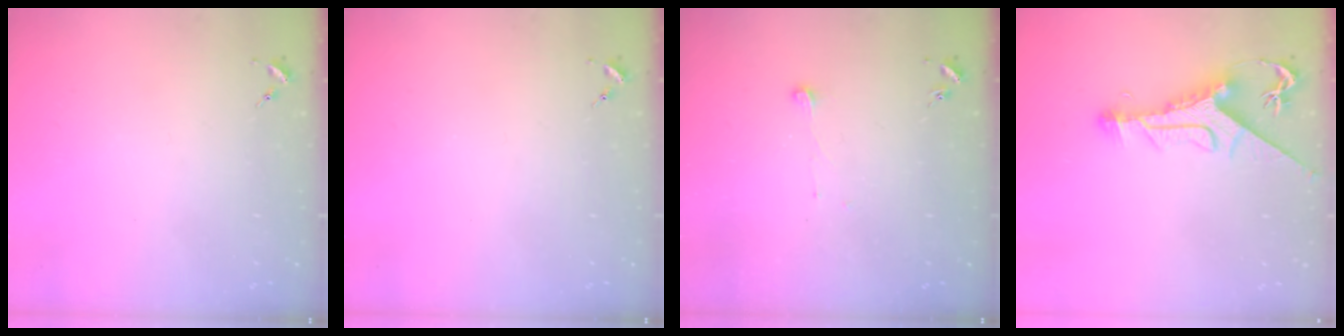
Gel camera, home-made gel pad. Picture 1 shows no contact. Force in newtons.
{"total": 0.0}
{"total": 3.8, "press": 3.8, "slide": 0.3}
{"total": 10.8, "press": 10.7, "slide": 1.3}